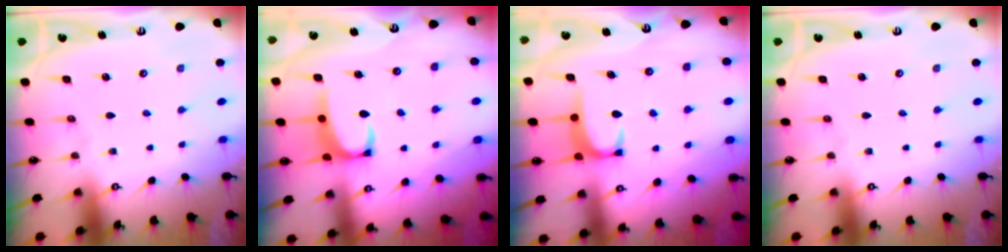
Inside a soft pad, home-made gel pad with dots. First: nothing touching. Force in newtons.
{"total": 2.5, "press": 2.4, "slide": 0.8}
{"total": 1.7, "press": 1.6, "slide": 0.5}
{"total": 0.0}